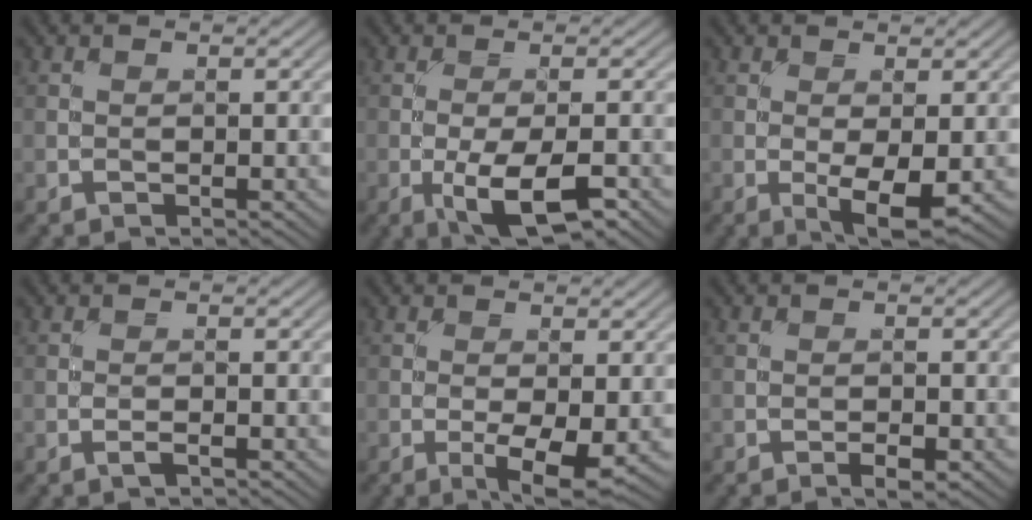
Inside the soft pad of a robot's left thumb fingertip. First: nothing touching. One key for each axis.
{"total": 6.8, "fx": -2.8, "fy": 2.3, "fz": 5.8, "tx": -0.105, "ty": -0.002, "tz": -0.046}
{"total": 4.3, "fx": -0.9, "fy": 1.5, "fz": 4.0, "tx": -0.071, "ty": -0.006, "tz": -0.014}
{"total": 0.9, "fx": -0.5, "fy": 0.2, "fz": 0.7, "tx": -0.016, "ty": 0.001, "tz": -0.011}
{"total": 4.6, "fx": -1.4, "fy": 1.5, "fz": 4.1, "tx": -0.072, "ty": -0.006, "tz": -0.022}
{"total": 1.6, "fx": -0.9, "fy": 0.6, "fz": 1.3, "tx": -0.021, "ty": 0.001, "tz": -0.017}